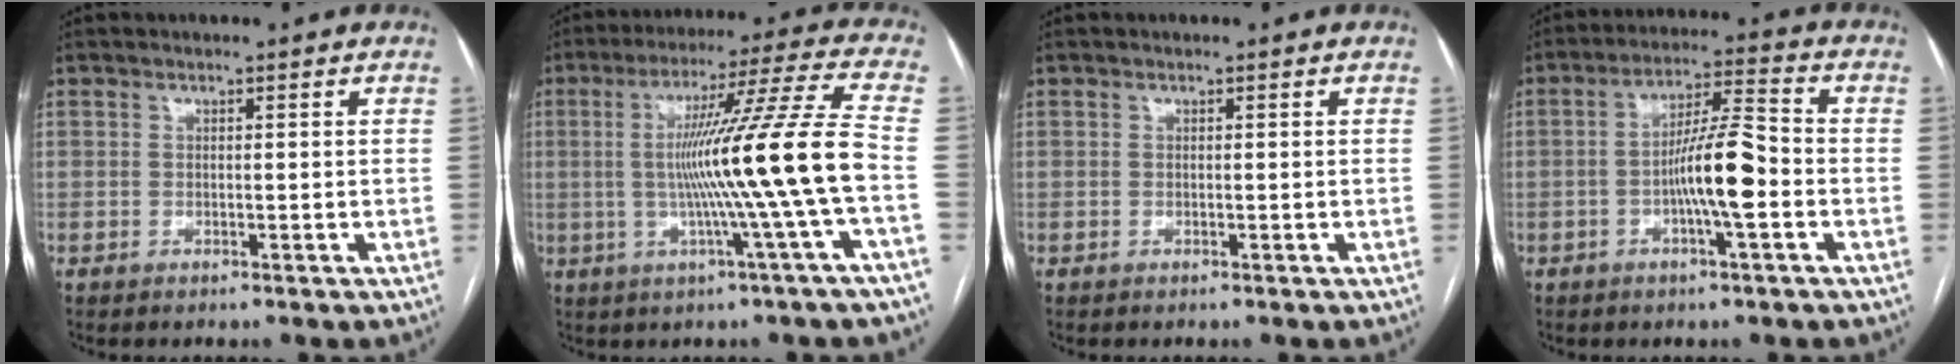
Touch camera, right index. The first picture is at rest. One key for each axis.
{"total": 15.8, "fx": -2.0, "fy": -2.9, "fz": 15.4, "tx": -0.250, "ty": -0.001, "tz": -0.037}
{"total": 0.0}
{"total": 9.0, "fx": -2.2, "fy": 0.6, "fz": 8.7, "tx": -0.160, "ty": 0.011, "tz": -0.042}